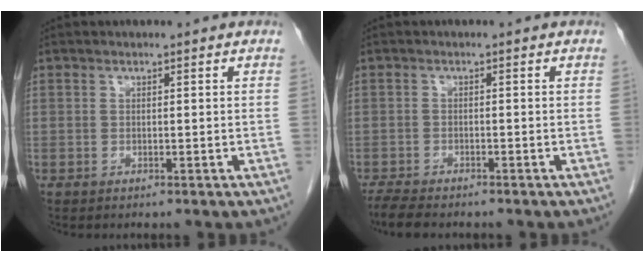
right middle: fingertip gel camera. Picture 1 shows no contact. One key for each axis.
{"total": 4.8, "fx": -4.1, "fy": 0.9, "fz": 2.2, "tx": -0.041, "ty": -0.013, "tz": -0.068}